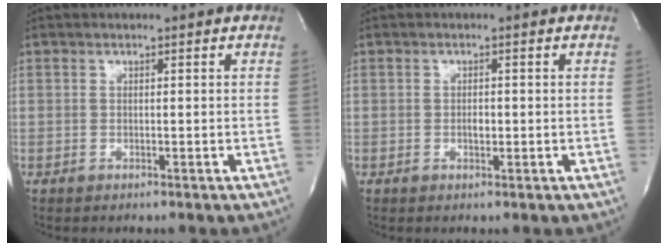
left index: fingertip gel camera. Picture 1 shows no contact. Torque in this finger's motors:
{"motor_torque": [0.14, 0.01, 0.00, 0.00]}